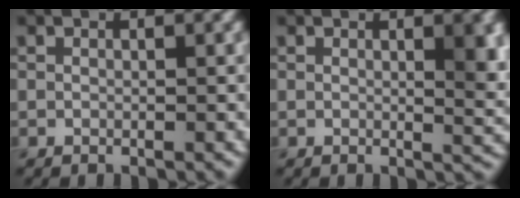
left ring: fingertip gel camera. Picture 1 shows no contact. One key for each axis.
{"total": 3.6, "fx": 1.0, "fy": 1.1, "fz": 3.2, "tx": -0.034, "ty": -0.002, "tz": 0.015}